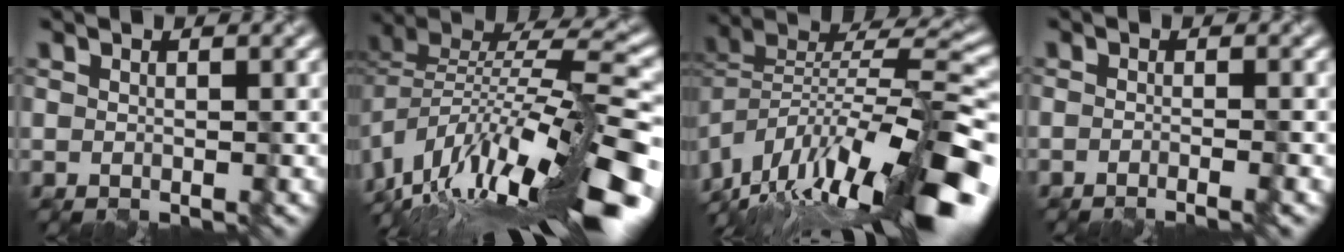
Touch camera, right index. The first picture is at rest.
{"total": 15.8, "force": [-8.9, 5.3, 11.9], "torque": [-0.222, 0.020, -0.154]}
{"total": 15.8, "force": [-9.8, 4.9, 11.4], "torque": [-0.212, 0.015, -0.166]}
{"total": 2.8, "force": [-1.4, 1.0, 2.1], "torque": [-0.006, 0.000, -0.027]}